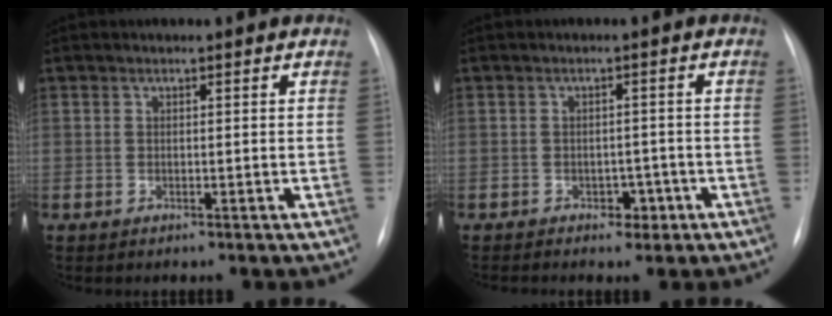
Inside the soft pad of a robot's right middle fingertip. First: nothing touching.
{"total": 2.8, "force": [-1.8, 1.7, 1.3], "torque": [-0.013, 0.007, -0.020]}